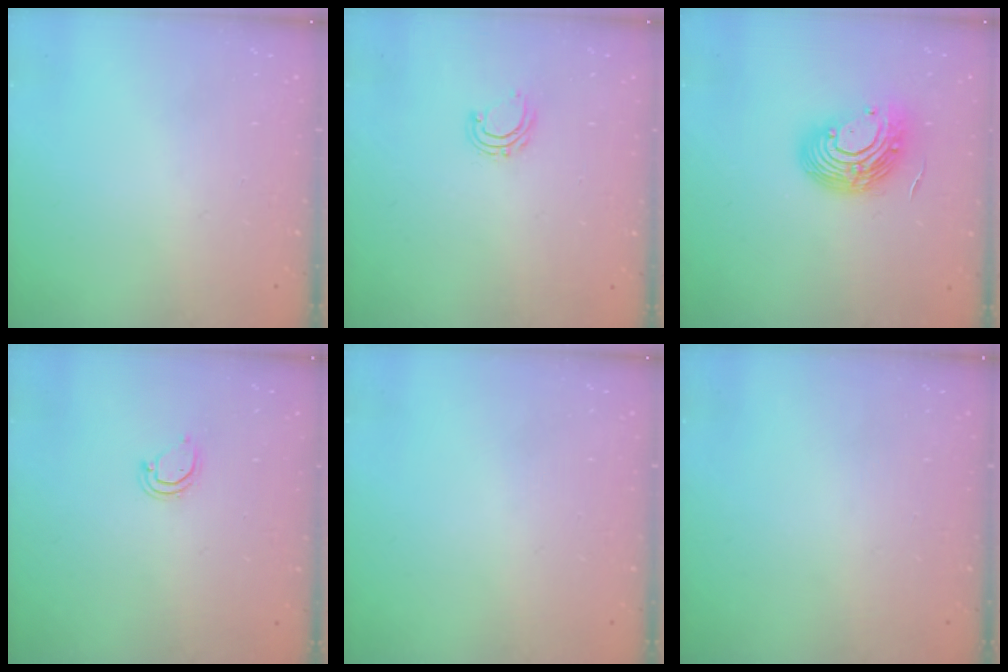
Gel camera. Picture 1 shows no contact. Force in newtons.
{"total": 5.4, "press": 5.3, "slide": 0.7}
{"total": 12.8, "press": 12.6, "slide": 2.2}
{"total": 3.6, "press": 3.5, "slide": 0.4}
{"total": 0.0}
{"total": 0.0}